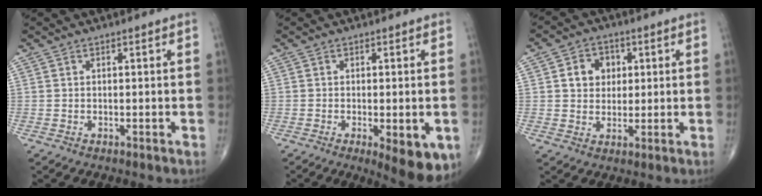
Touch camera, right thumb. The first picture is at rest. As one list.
[{"total": 8.9, "force": [-3.2, 3.0, 7.8], "torque": [-0.093, -0.013, -0.039]}, {"total": 6.5, "force": [1.5, 5.5, 3.2], "torque": [-0.018, -0.001, 0.022]}]